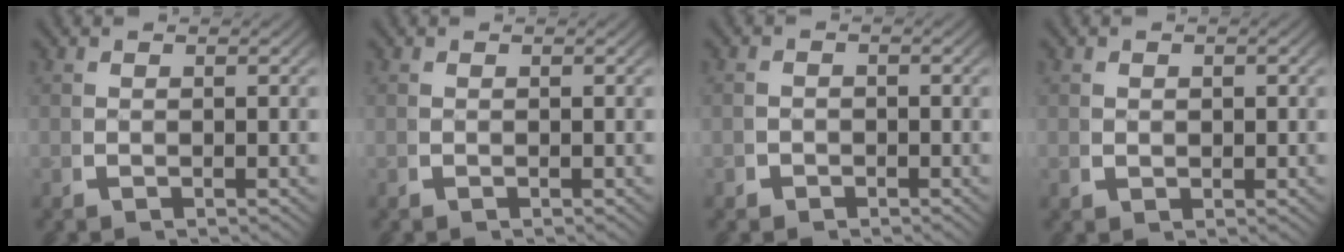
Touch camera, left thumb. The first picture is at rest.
{"total": 0.0}
{"total": 1.2, "force": [-0.9, 0.8, 0.1], "torque": [0.001, -0.009, -0.015]}
{"total": 1.3, "force": [0.5, 1.1, 0.6], "torque": [-0.013, -0.005, 0.014]}